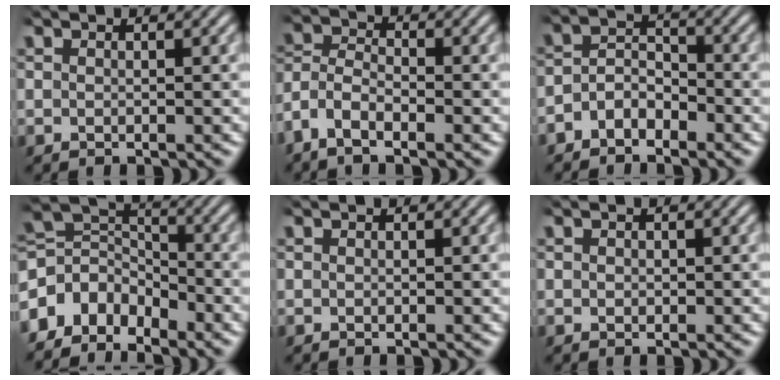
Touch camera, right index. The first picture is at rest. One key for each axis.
{"total": 5.4, "fx": -1.7, "fy": 4.6, "fz": 2.4, "tx": -0.073, "ty": -0.014, "tz": -0.039}
{"total": 4.3, "fx": -2.3, "fy": 3.2, "fz": 1.7, "tx": -0.026, "ty": -0.003, "tz": -0.050}
{"total": 8.9, "fx": -0.1, "fy": 7.4, "fz": 4.9, "tx": -0.109, "ty": -0.011, "tz": -0.012}
{"total": 0.0}
{"total": 0.0}